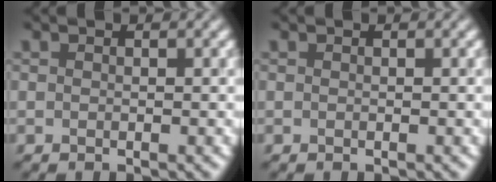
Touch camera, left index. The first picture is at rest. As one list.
[{"total": 0.0}]